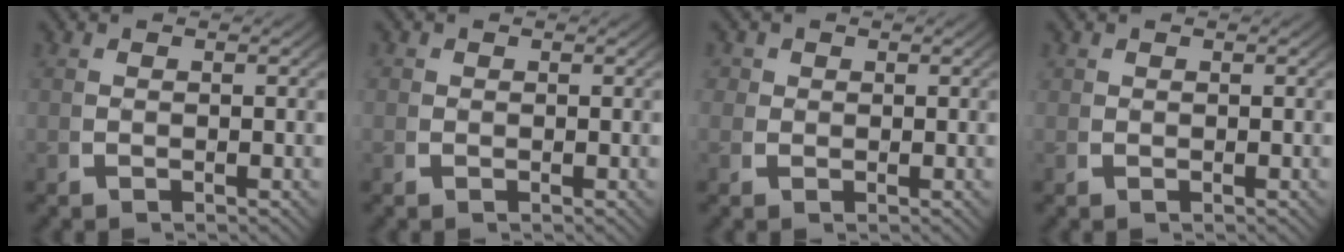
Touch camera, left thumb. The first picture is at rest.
{"total": 0.7, "force": [0.2, 0.7, 0.1], "torque": [-0.003, -0.007, 0.003]}
{"total": 1.9, "force": [0.7, 1.7, 0.6], "torque": [-0.015, -0.007, 0.012]}
{"total": 0.6, "force": [0.4, 0.4, 0.1], "torque": [-0.001, -0.005, 0.010]}